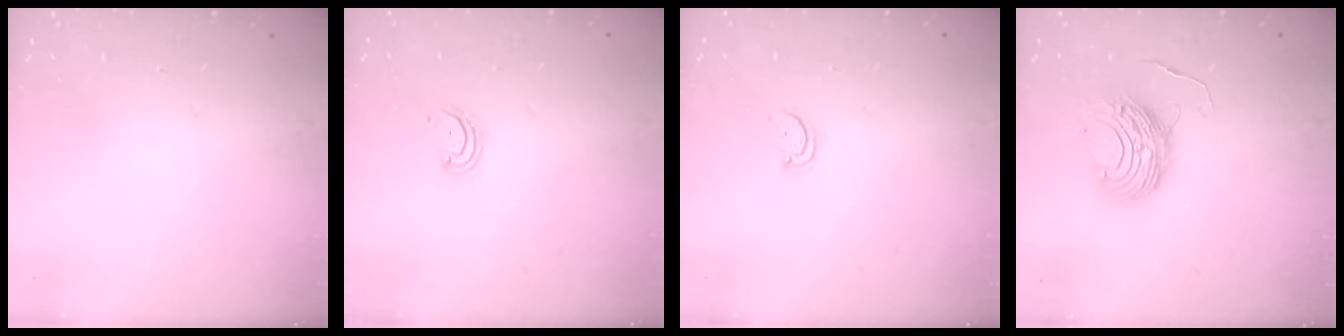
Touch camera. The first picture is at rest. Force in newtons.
{"total": 2.8, "press": 2.8, "slide": 0.2}
{"total": 2.9, "press": 2.9, "slide": 0.4}
{"total": 9.7, "press": 9.7, "slide": 0.6}